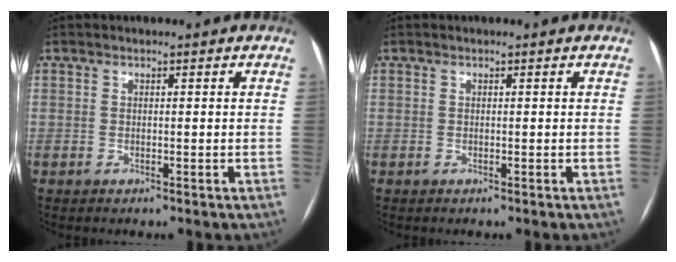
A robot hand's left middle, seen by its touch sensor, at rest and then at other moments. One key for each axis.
{"total": 0.0}